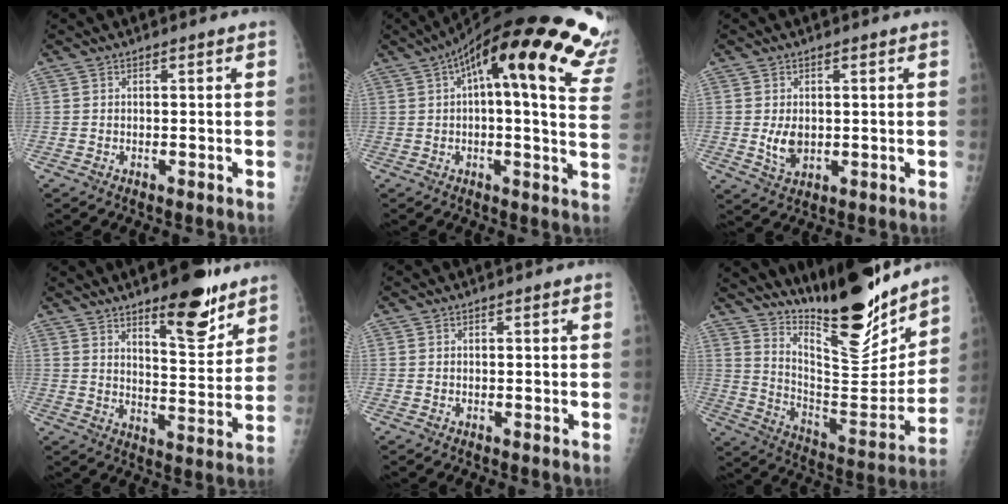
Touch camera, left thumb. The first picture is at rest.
{"total": 28.1, "force": [15.1, 6.6, 22.7], "torque": [-0.258, 0.022, 0.181]}
{"total": 4.3, "force": [0.2, 3.0, 3.1], "torque": [-0.046, -0.009, 0.012]}
{"total": 12.9, "force": [8.7, 4.1, 8.6], "torque": [-0.093, -0.061, 0.133]}
{"total": 0.0}
{"total": 23.1, "force": [19.1, 4.7, 12.2], "torque": [-0.157, -0.131, 0.309]}